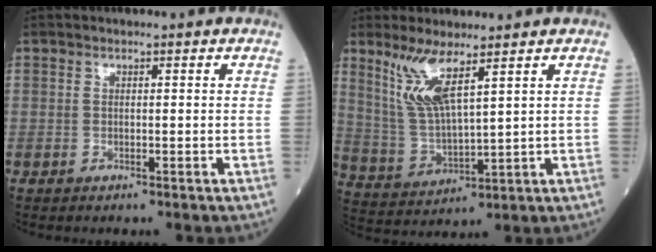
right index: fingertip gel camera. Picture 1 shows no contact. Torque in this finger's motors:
{"motor_torque": [0.36, 0.37, 0.20, 0.14]}